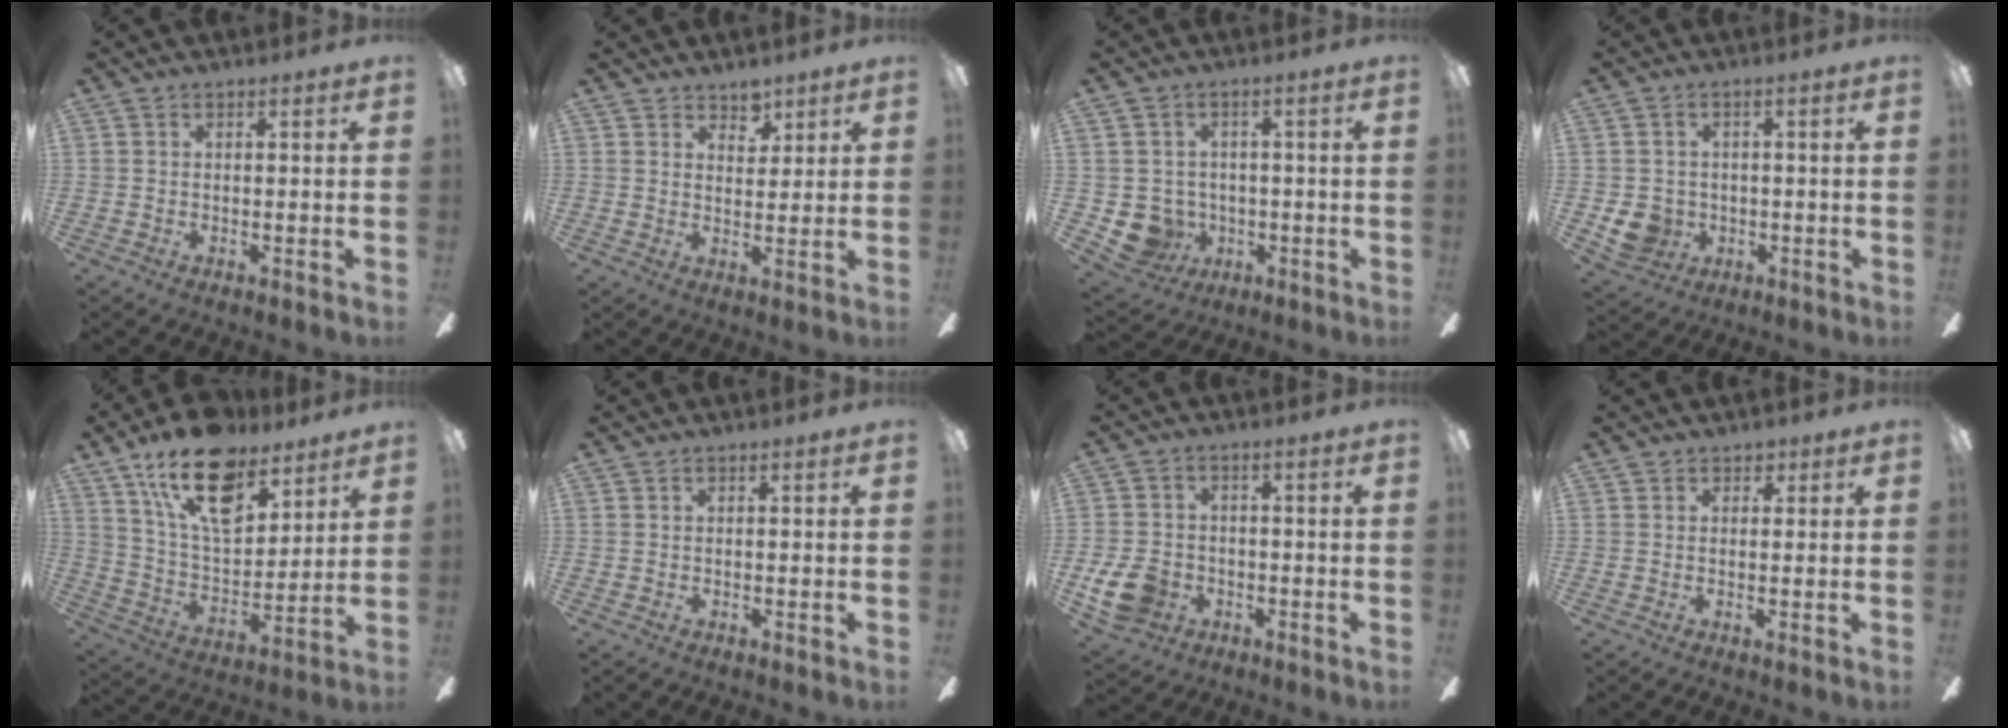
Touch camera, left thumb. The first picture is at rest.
{"total": 4.3, "force": [3.6, 2.2, 1.0], "torque": [-0.004, -0.021, 0.063]}
{"total": 7.0, "force": [-1.2, 6.6, 2.0], "torque": [-0.066, 0.004, -0.018]}
{"total": 5.8, "force": [-0.9, 5.5, 1.9], "torque": [-0.046, 0.004, -0.015]}
{"total": 19.7, "force": [12.5, 9.8, 11.7], "torque": [-0.207, -0.059, 0.224]}
{"total": 0.0}
{"total": 9.0, "force": [-3.2, 6.8, 4.8], "torque": [-0.113, 0.016, -0.060]}
{"total": 1.4, "force": [0.9, 1.1, 0.3], "torque": [0.010, -0.005, 0.014]}